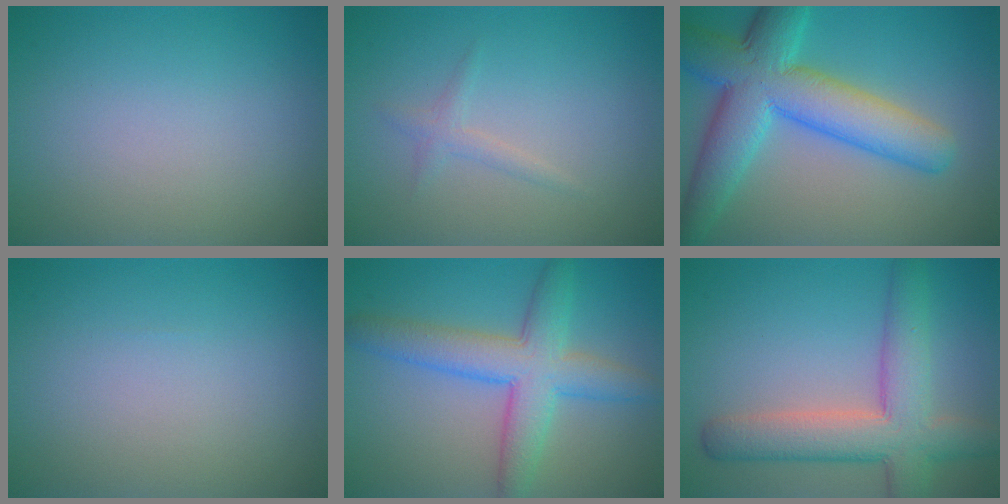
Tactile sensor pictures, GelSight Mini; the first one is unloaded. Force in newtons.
{"total": 1.1, "press": 1.1, "slide": 0.0}
{"total": 9.5, "press": 9.5, "slide": 0.2}
{"total": 0.0}
{"total": 6.2, "press": 6.2, "slide": 0.2}
{"total": 7.1, "press": 7.1, "slide": 0.4}